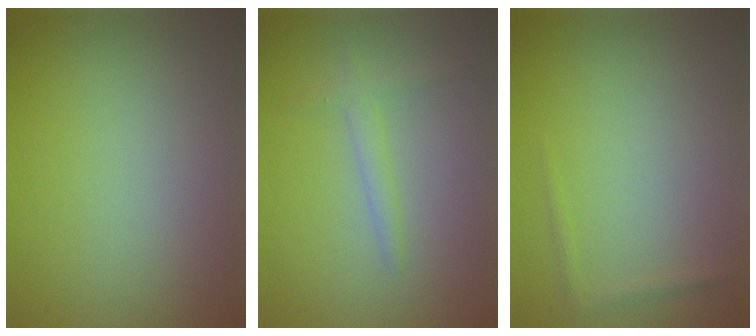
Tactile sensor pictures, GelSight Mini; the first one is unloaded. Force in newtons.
{"total": 1.6, "press": 1.6, "slide": 0.1}
{"total": 0.6, "press": 0.6, "slide": 0.1}